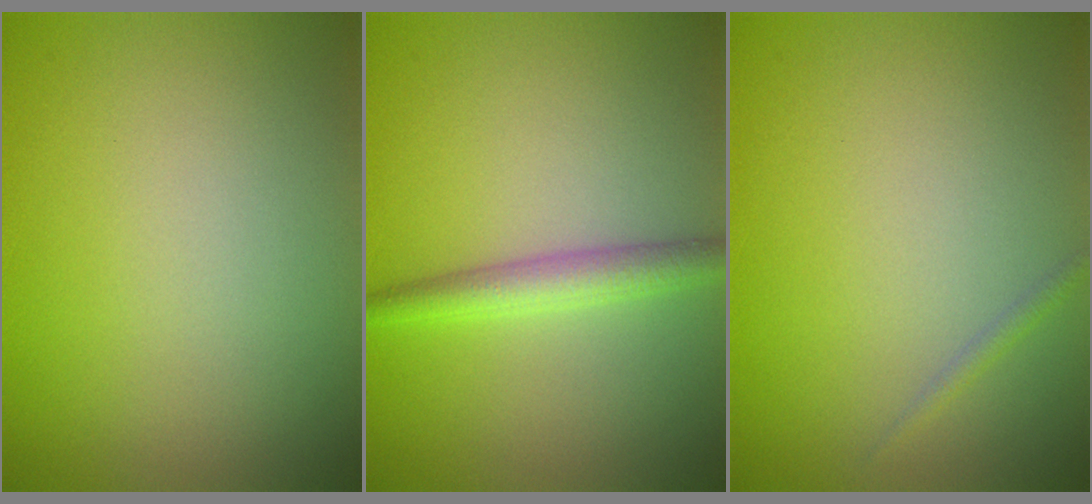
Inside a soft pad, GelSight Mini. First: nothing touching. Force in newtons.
{"total": 2.8, "press": 2.8, "slide": 0.1}
{"total": 0.7, "press": 0.7, "slide": 0.0}